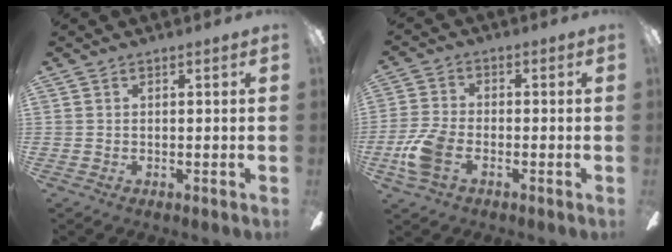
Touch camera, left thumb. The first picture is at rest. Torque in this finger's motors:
{"motor_torque": [1.01, 1.10, 0.01, 0.04, 0.04]}